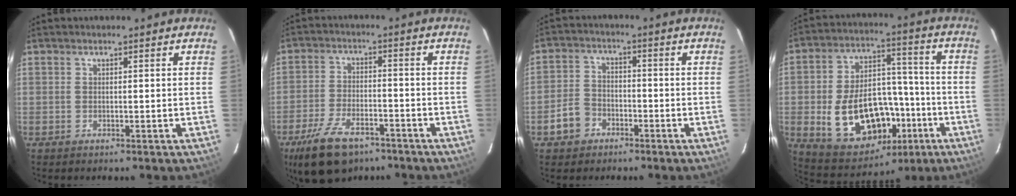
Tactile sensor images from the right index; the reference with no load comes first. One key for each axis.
{"total": 12.8, "fx": -8.6, "fy": 6.1, "fz": 7.2, "tx": -0.168, "ty": -0.013, "tz": -0.149}
{"total": 5.8, "fx": -3.3, "fy": 4.4, "fz": 1.8, "tx": -0.052, "ty": 0.018, "tz": -0.054}
{"total": 21.4, "fx": -6.5, "fy": 13.4, "fz": 15.3, "tx": -0.304, "ty": 0.025, "tz": -0.070}